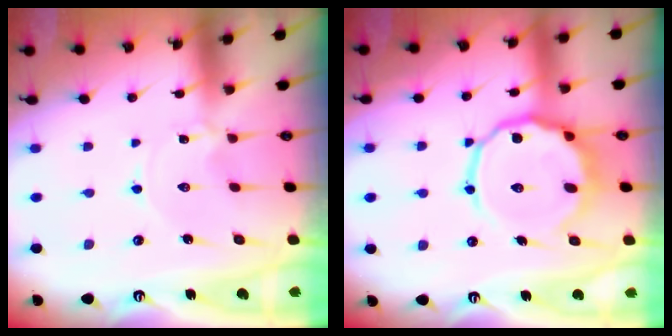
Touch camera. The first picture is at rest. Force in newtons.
{"total": 13.0, "press": 13.0, "slide": 1.1}